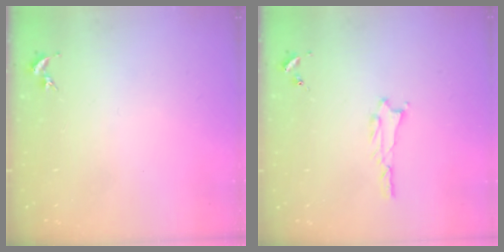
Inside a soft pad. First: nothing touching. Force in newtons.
{"total": 1.0, "press": 1.0, "slide": 0.1}